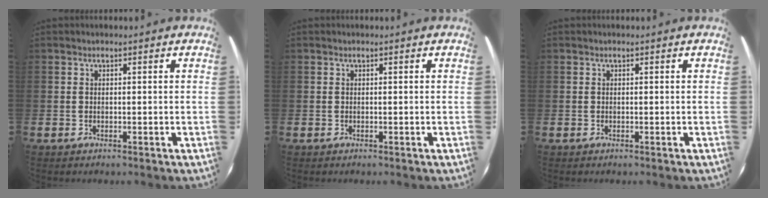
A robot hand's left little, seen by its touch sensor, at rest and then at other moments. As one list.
[{"total": 0.0}, {"total": 0.0}]